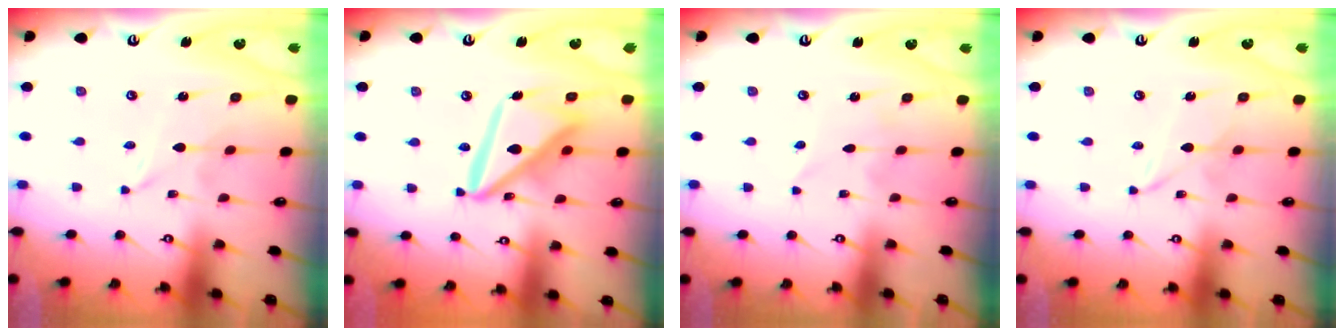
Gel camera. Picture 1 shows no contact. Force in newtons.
{"total": 17.6, "press": 17.5, "slide": 1.8}
{"total": 4.0, "press": 4.0, "slide": 0.7}
{"total": 2.1, "press": 2.1, "slide": 0.4}